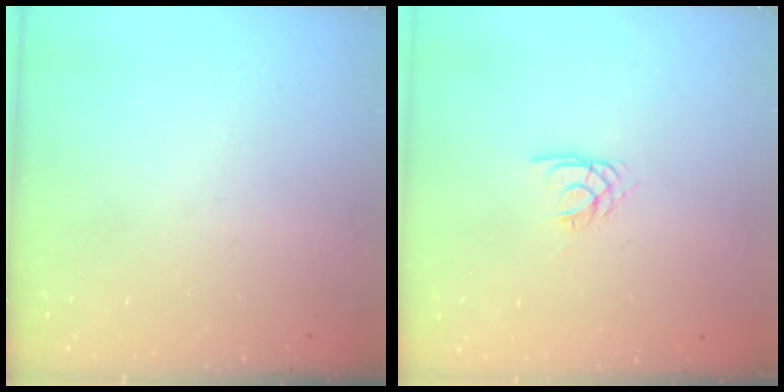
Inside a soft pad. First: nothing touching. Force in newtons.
{"total": 2.1, "press": 2.1, "slide": 0.4}